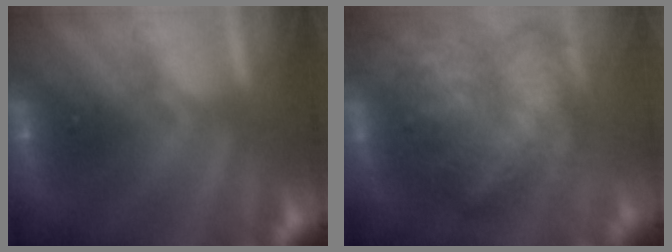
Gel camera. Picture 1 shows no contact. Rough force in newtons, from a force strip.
{"total": 8.4}